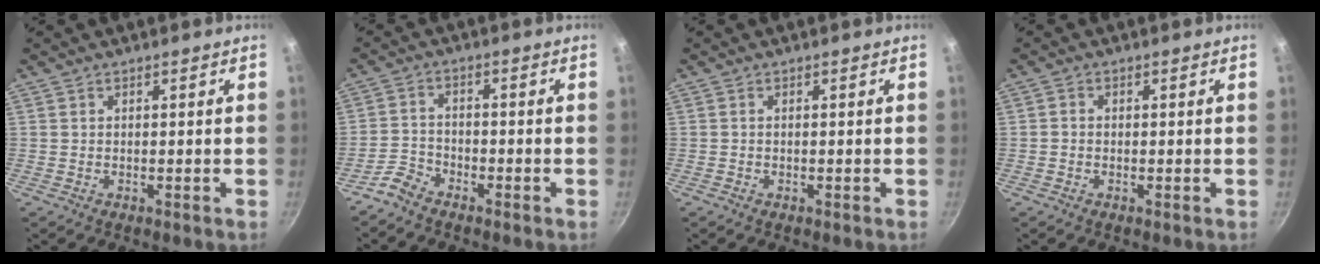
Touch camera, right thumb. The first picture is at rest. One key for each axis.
{"total": 3.8, "fx": -3.3, "fy": 1.7, "fz": 1.1, "tx": -0.025, "ty": 0.029, "tz": -0.073}
{"total": 0.0}
{"total": 1.1, "fx": -0.3, "fy": 0.9, "fz": 0.5, "tx": -0.010, "ty": 0.005, "tz": -0.007}